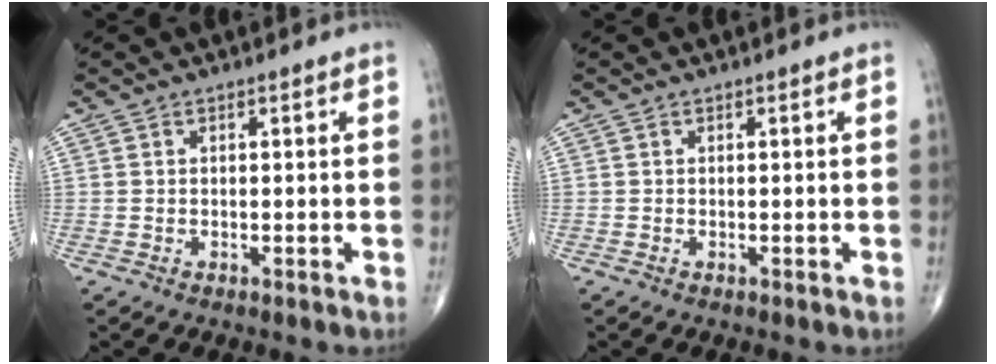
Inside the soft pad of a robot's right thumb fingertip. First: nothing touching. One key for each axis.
{"total": 0.0}